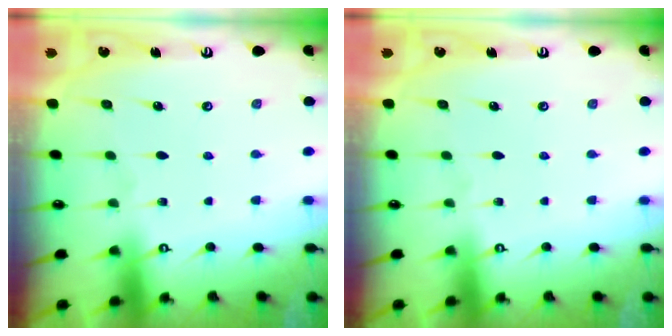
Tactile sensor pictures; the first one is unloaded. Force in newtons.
{"total": 0.0}